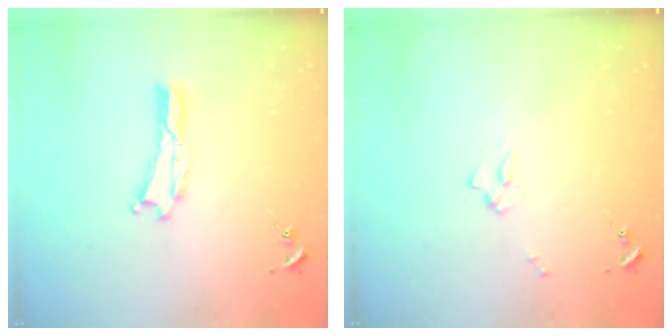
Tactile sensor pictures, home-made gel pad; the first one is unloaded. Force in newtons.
{"total": 1.7, "press": 1.6, "slide": 0.2}